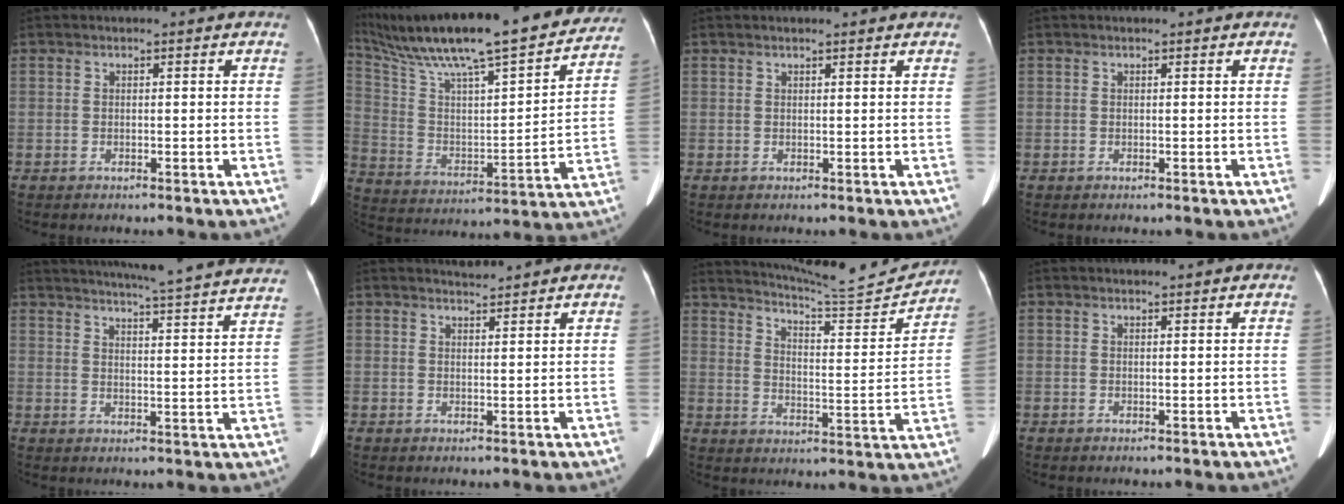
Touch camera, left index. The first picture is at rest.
{"total": 31.7, "force": [26.6, 4.7, 16.4], "torque": [-0.293, -0.013, 0.390]}
{"total": 2.1, "force": [1.9, 0.2, 0.9], "torque": [-0.012, 0.019, 0.025]}
{"total": 0.0}
{"total": 25.4, "force": [23.6, 0.0, 9.3], "torque": [-0.142, -0.054, 0.280]}
{"total": 2.0, "force": [1.9, -0.2, 0.0], "torque": [-0.006, 0.006, 0.036]}
{"total": 15.6, "force": [15.3, -0.6, 3.0], "torque": [-0.058, -0.050, 0.213]}
{"total": 1.4, "force": [1.4, 0.1, 0.4], "torque": [-0.009, 0.010, 0.020]}